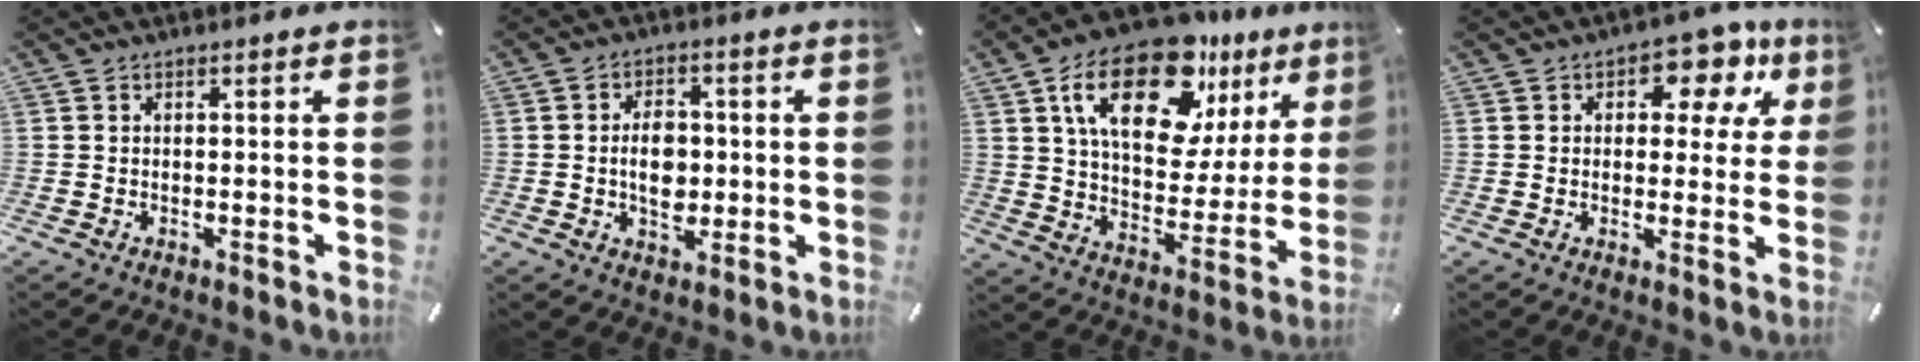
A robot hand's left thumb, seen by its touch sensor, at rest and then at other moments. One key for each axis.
{"total": 7.5, "fx": -0.4, "fy": 5.4, "fz": 5.2, "tx": -0.088, "ty": -0.003, "tz": -0.011}
{"total": 22.1, "fx": 13.7, "fy": 11.2, "fz": 13.2, "tx": -0.222, "ty": -0.072, "tz": 0.235}
{"total": 10.3, "fx": 4.9, "fy": 6.4, "fz": 6.3, "tx": -0.070, "ty": -0.024, "tz": 0.079}